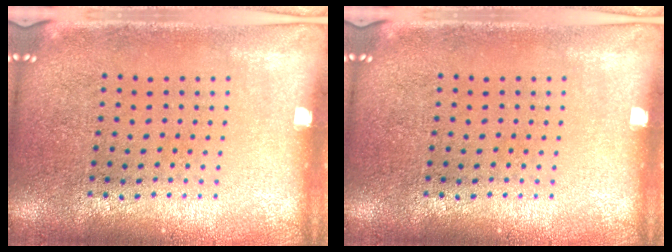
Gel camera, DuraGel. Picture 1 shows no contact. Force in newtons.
{"total": 0.0}